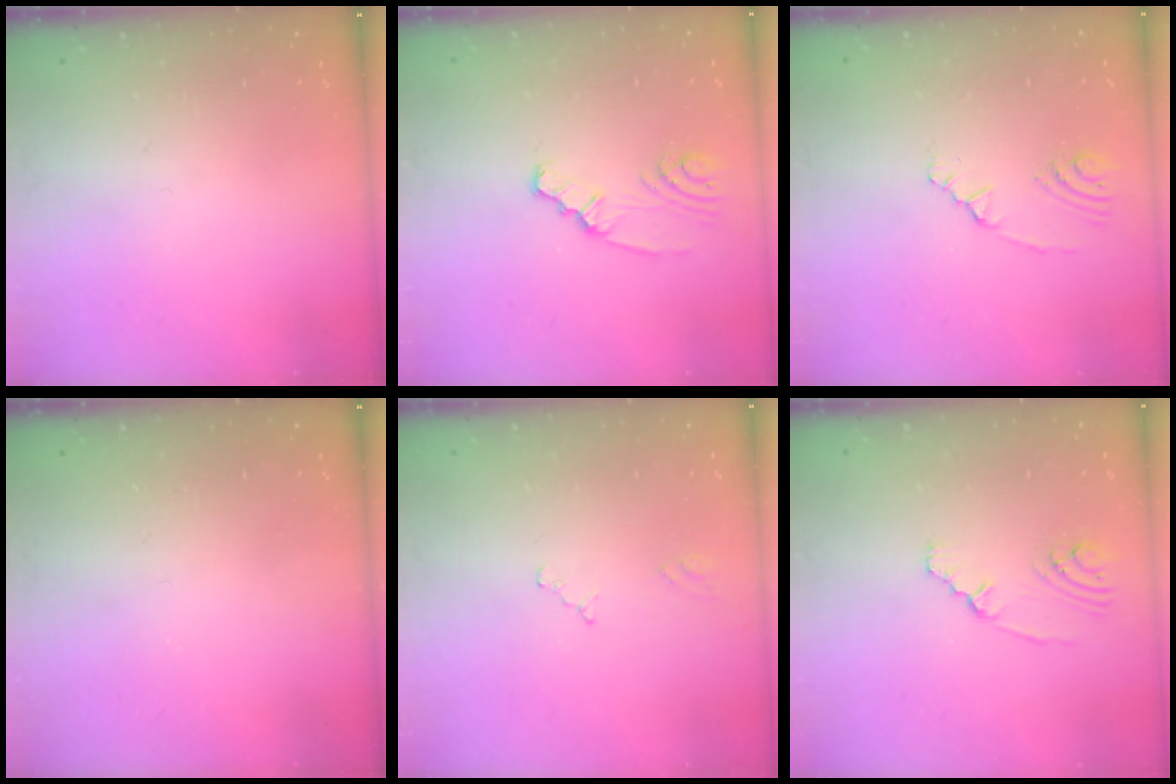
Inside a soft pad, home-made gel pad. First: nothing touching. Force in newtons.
{"total": 2.5, "press": 2.5, "slide": 0.3}
{"total": 2.5, "press": 2.2, "slide": 1.1}
{"total": 0.0}
{"total": 0.0}
{"total": 2.2, "press": 2.1, "slide": 0.6}